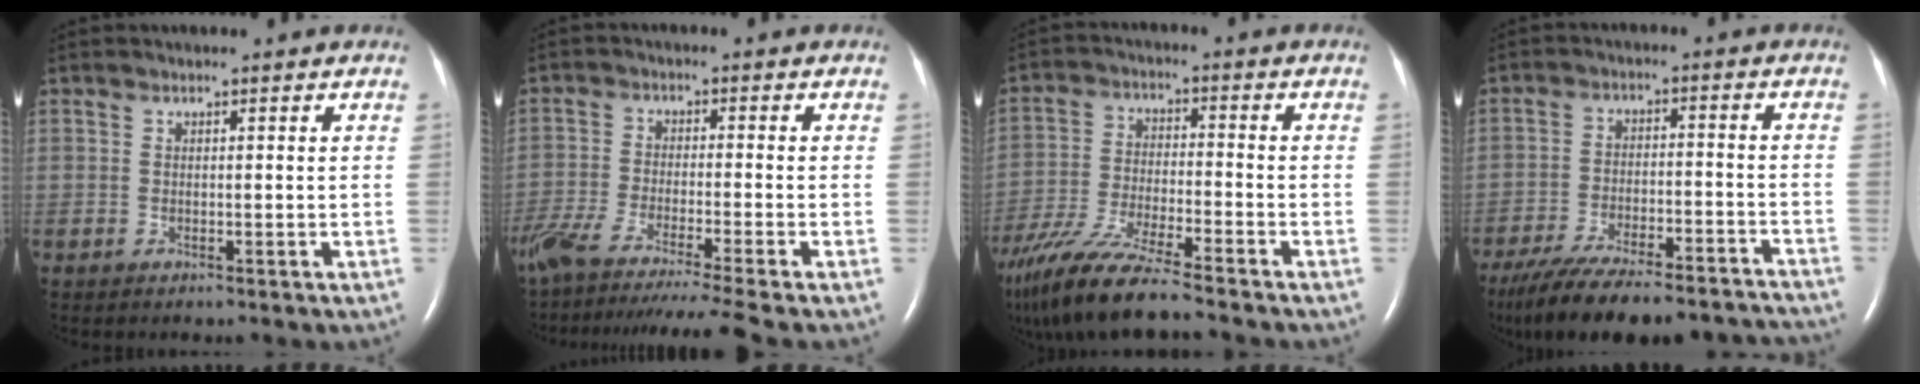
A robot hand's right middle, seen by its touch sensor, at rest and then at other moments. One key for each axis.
{"total": 16.8, "fx": -14.1, "fy": -1.6, "fz": 9.0, "tx": -0.156, "ty": -0.053, "tz": -0.230}
{"total": 13.8, "fx": -11.5, "fy": 0.5, "fz": 7.5, "tx": -0.152, "ty": -0.032, "tz": -0.210}
{"total": 22.7, "fx": -19.9, "fy": 4.7, "fz": 10.0, "tx": -0.160, "ty": -0.020, "tz": -0.283}